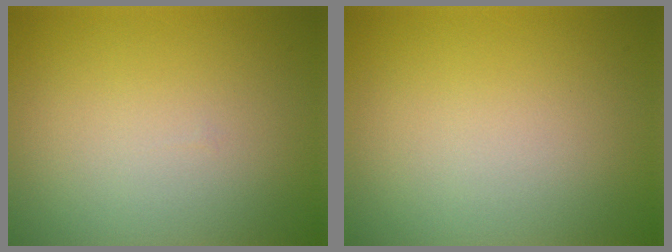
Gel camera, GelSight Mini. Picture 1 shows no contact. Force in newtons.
{"total": 0.0}